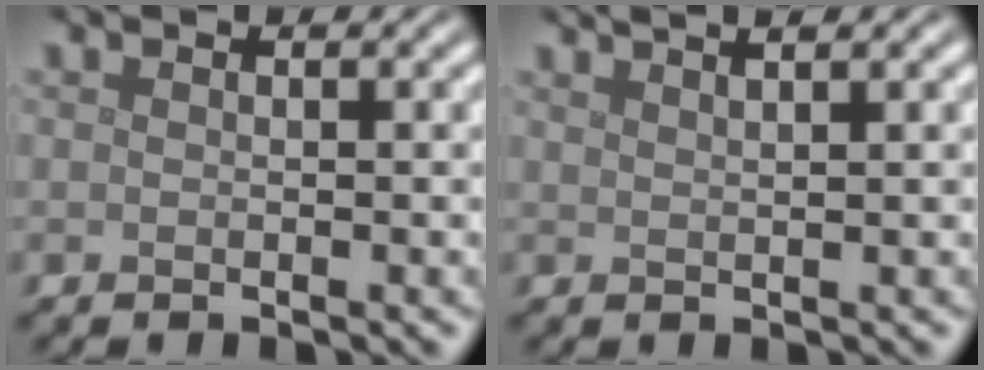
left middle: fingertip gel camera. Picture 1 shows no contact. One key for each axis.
{"total": 3.9, "fx": 2.7, "fy": 1.5, "fz": 2.3, "tx": 0.000, "ty": 0.026, "tz": 0.003}